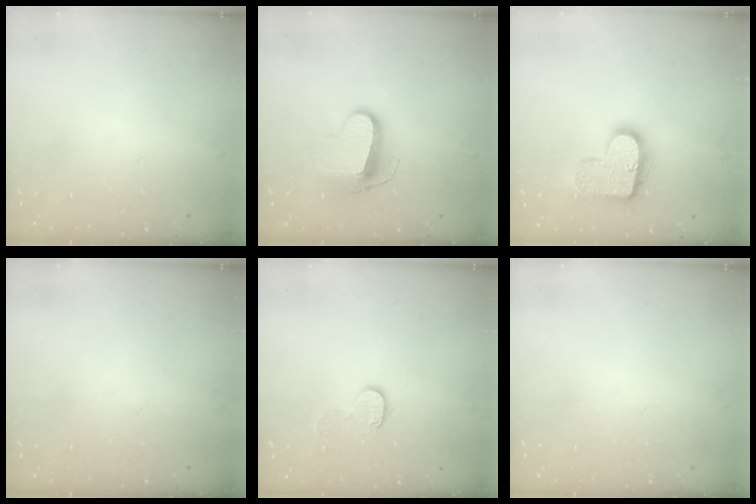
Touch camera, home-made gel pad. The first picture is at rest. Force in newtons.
{"total": 9.4, "press": 9.4, "slide": 0.2}
{"total": 14.4, "press": 14.4, "slide": 0.7}
{"total": 0.0}
{"total": 8.0, "press": 8.0, "slide": 0.2}
{"total": 0.0}